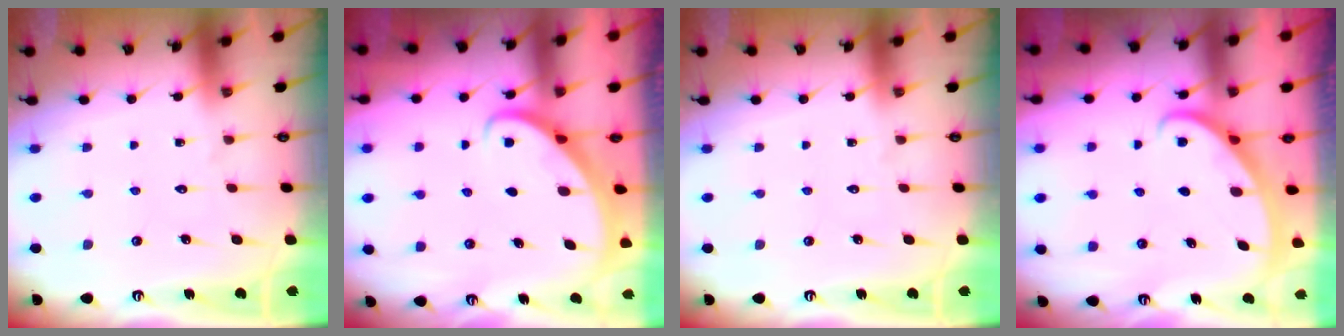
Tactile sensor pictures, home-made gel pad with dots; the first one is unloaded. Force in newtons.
{"total": 2.8, "press": 2.8, "slide": 0.2}
{"total": 0.0}
{"total": 2.7, "press": 2.7, "slide": 0.1}